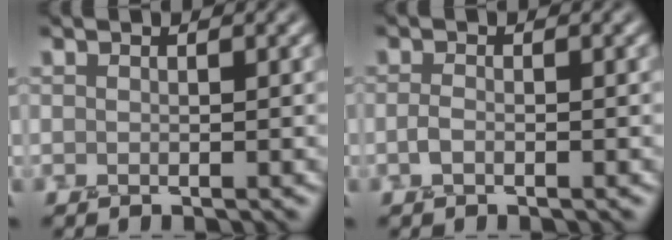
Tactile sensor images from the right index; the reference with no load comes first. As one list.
[{"total": 1.2, "force": [-0.4, 0.5, 1.0], "torque": [-0.023, -0.001, -0.011]}]